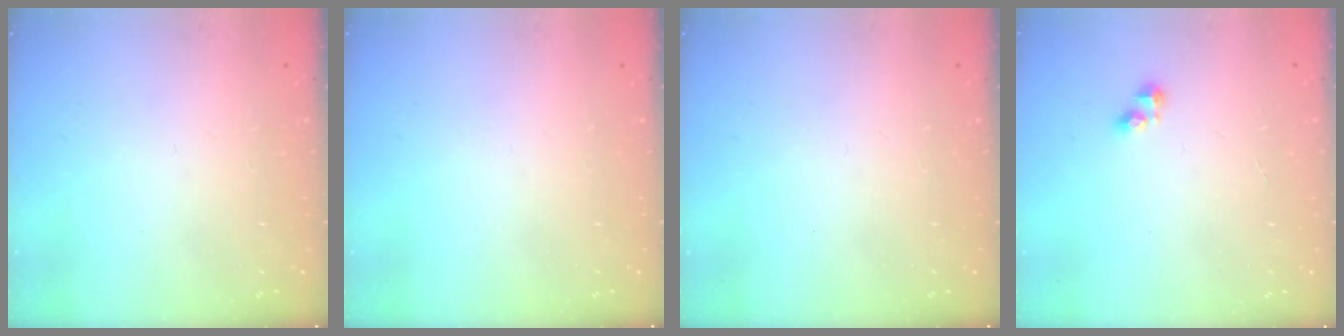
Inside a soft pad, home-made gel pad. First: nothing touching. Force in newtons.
{"total": 0.0}
{"total": 0.0}
{"total": 2.1, "press": 2.1, "slide": 0.3}